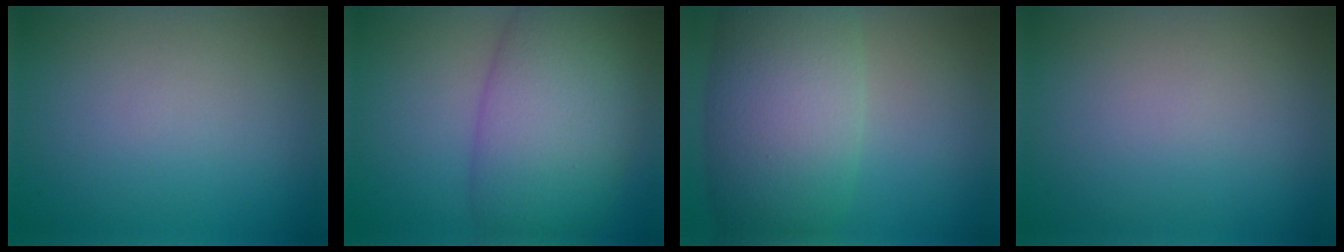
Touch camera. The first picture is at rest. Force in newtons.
{"total": 10.3, "press": 10.3, "slide": 0.5}
{"total": 10.4, "press": 10.3, "slide": 0.4}
{"total": 0.0}